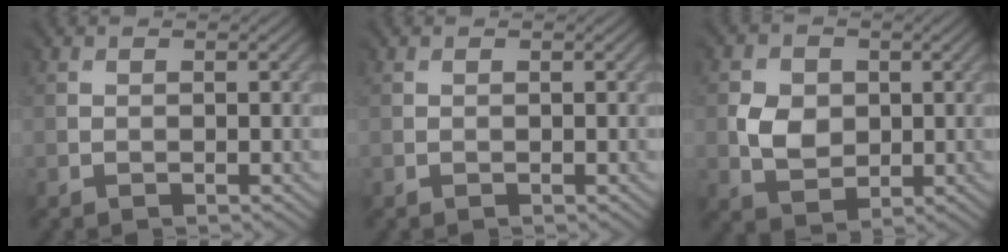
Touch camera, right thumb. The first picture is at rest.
{"total": 0.0}
{"total": 3.5, "force": [0.3, 3.3, 1.2], "torque": [-0.031, -0.001, 0.006]}